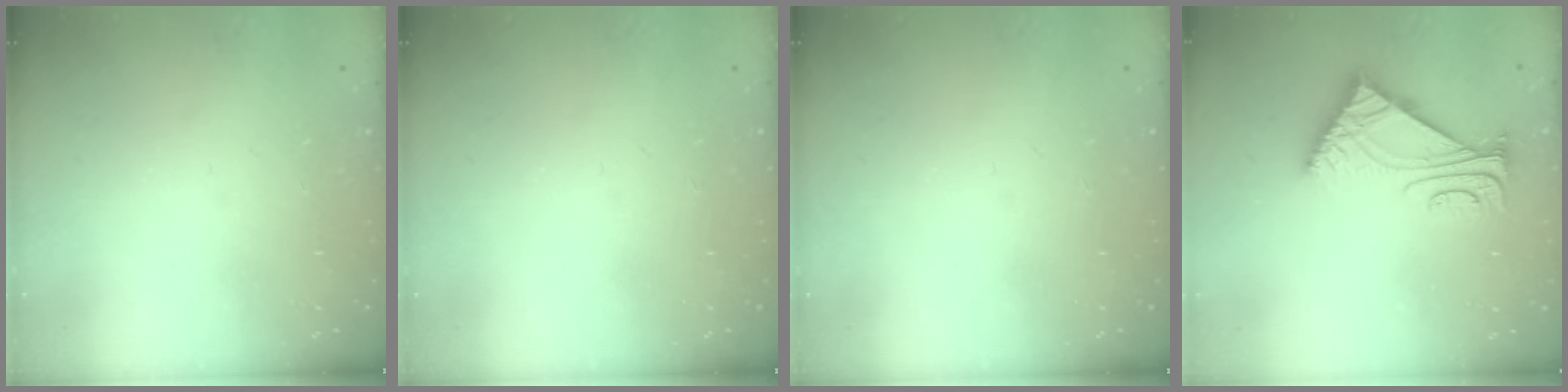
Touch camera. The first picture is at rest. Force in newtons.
{"total": 0.0}
{"total": 0.0}
{"total": 6.7, "press": 6.6, "slide": 0.9}